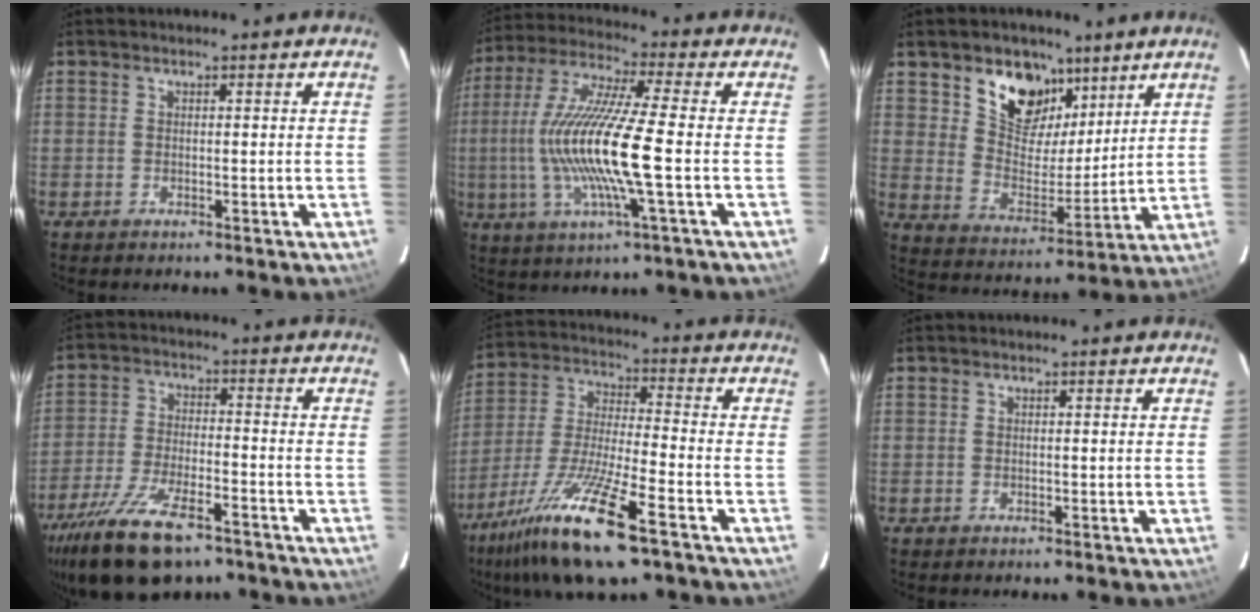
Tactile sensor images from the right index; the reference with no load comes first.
{"total": 15.8, "force": [-2.2, 0.5, 15.6], "torque": [-0.309, -0.007, -0.043]}
{"total": 13.0, "force": [8.1, 8.4, 5.8], "torque": [-0.109, -0.001, 0.147]}
{"total": 17.1, "force": [-12.0, 6.3, 10.5], "torque": [-0.225, -0.039, -0.209]}
{"total": 18.0, "force": [-11.2, 2.8, 13.8], "torque": [-0.290, -0.035, -0.215]}
{"total": 0.0}